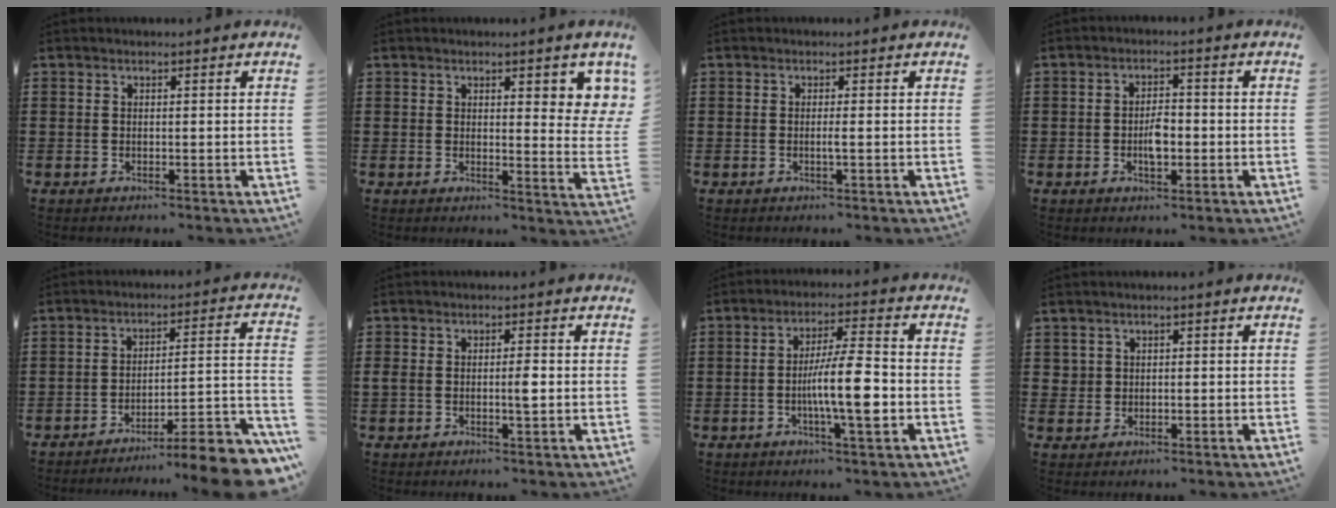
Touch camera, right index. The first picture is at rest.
{"total": 3.7, "force": [2.3, 1.1, 2.7], "torque": [-0.037, -0.011, 0.035]}
{"total": 1.0, "force": [-0.3, -0.2, 1.0], "torque": [-0.019, -0.004, -0.005]}
{"total": 4.2, "force": [-1.2, 1.5, 3.8], "torque": [-0.074, 0.002, -0.024]}
{"total": 7.9, "force": [-6.7, 0.1, 4.3], "torque": [-0.058, -0.004, -0.130]}
{"total": 2.6, "force": [-0.4, 0.6, 2.5], "torque": [-0.045, 0.000, -0.009]}
{"total": 9.3, "force": [-2.0, 1.5, 9.0], "torque": [-0.155, -0.004, -0.041]}
{"total": 1.3, "force": [0.3, 1.3, 0.3], "torque": [-0.011, 0.007, 0.004]}